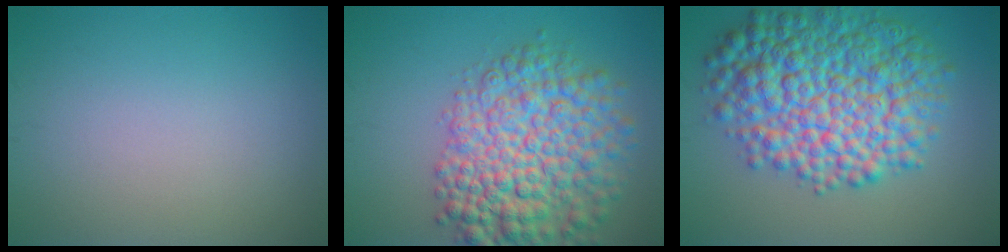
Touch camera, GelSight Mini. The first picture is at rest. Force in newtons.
{"total": 9.7, "press": 9.7, "slide": 0.3}
{"total": 11.3, "press": 11.3, "slide": 0.0}